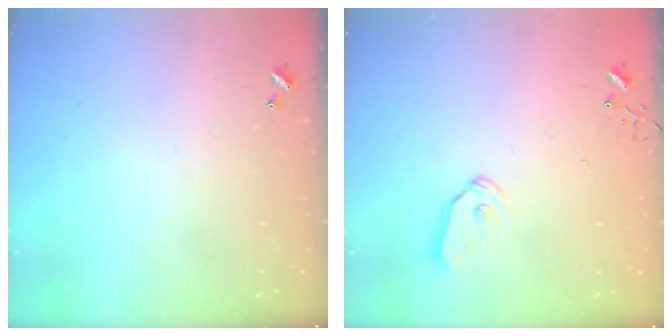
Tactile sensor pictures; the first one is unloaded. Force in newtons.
{"total": 7.2, "press": 7.2, "slide": 0.4}